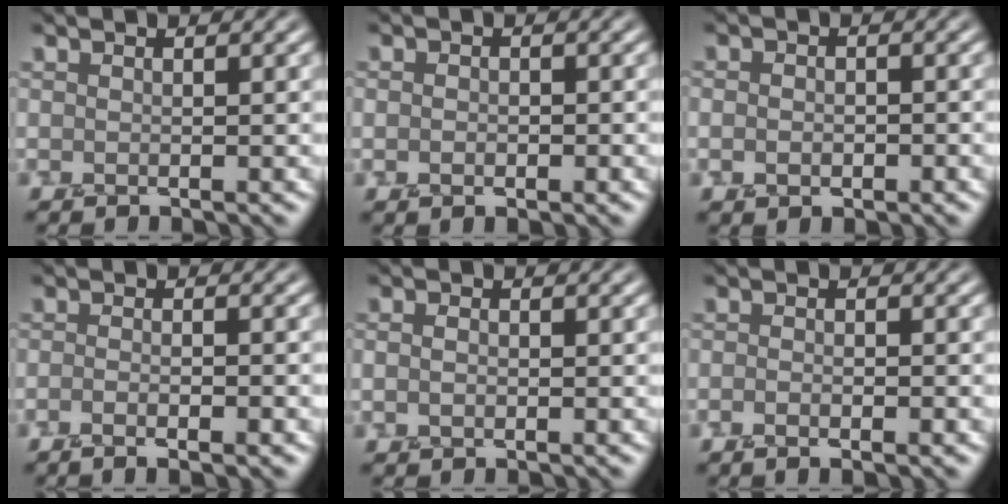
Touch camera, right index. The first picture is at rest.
{"total": 1.5, "force": [-0.2, 1.0, 1.0], "torque": [-0.005, 0.006, -0.004]}
{"total": 1.8, "force": [-0.3, 1.4, 1.1], "torque": [-0.008, 0.001, -0.006]}
{"total": 3.5, "force": [-1.5, 1.2, 2.9], "torque": [-0.024, 0.002, -0.026]}
{"total": 1.1, "force": [0.0, 0.7, 0.8], "torque": [-0.014, 0.005, -0.002]}
{"total": 2.1, "force": [-0.7, 0.8, 1.8], "torque": [-0.010, 0.001, -0.010]}